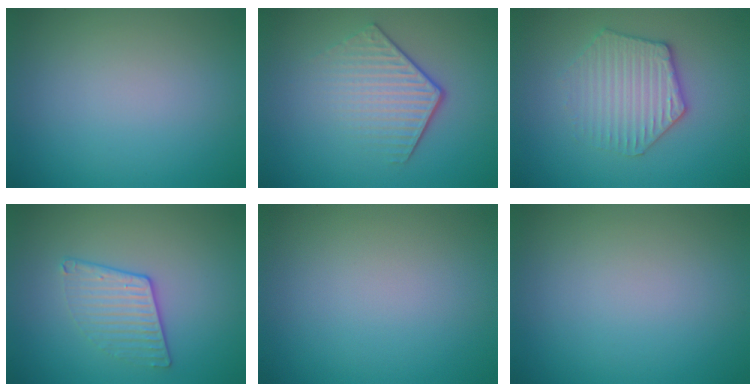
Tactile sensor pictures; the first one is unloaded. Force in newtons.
{"total": 4.1, "press": 2.9, "slide": 3.0}
{"total": 3.4, "press": 3.3, "slide": 0.5}
{"total": 2.3, "press": 1.9, "slide": 1.3}
{"total": 0.0}
{"total": 0.0}